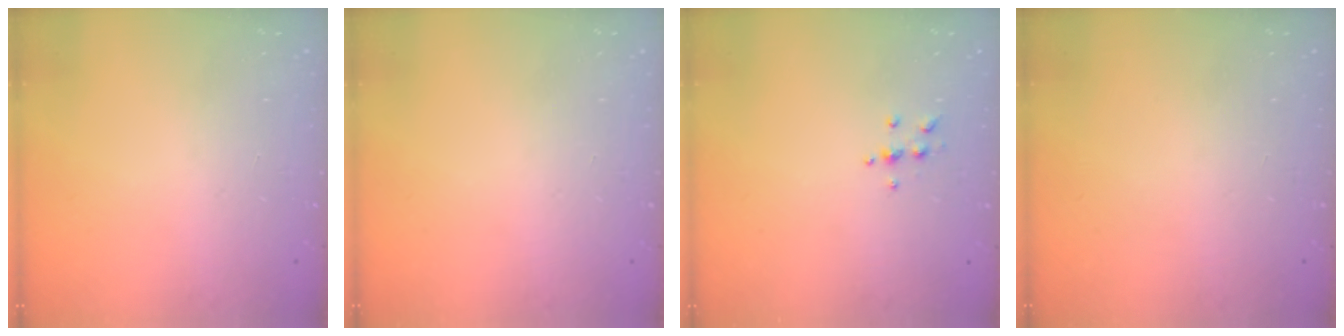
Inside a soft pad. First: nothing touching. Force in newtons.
{"total": 0.0}
{"total": 5.7, "press": 5.7, "slide": 0.5}
{"total": 0.0}